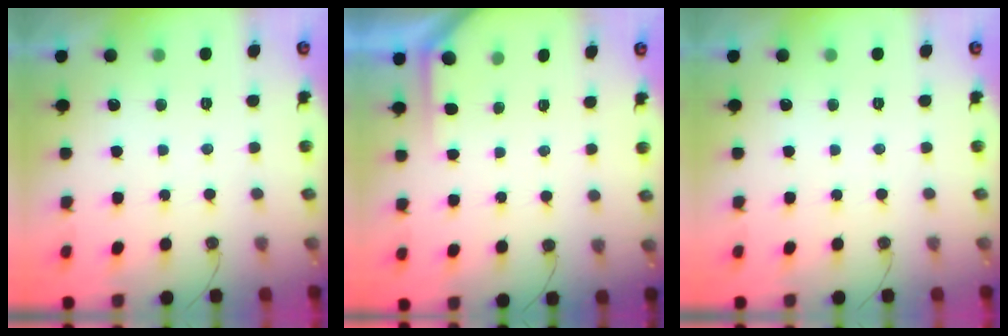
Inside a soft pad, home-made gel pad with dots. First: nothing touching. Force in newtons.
{"total": 1.7, "press": 1.7, "slide": 0.3}
{"total": 0.0}